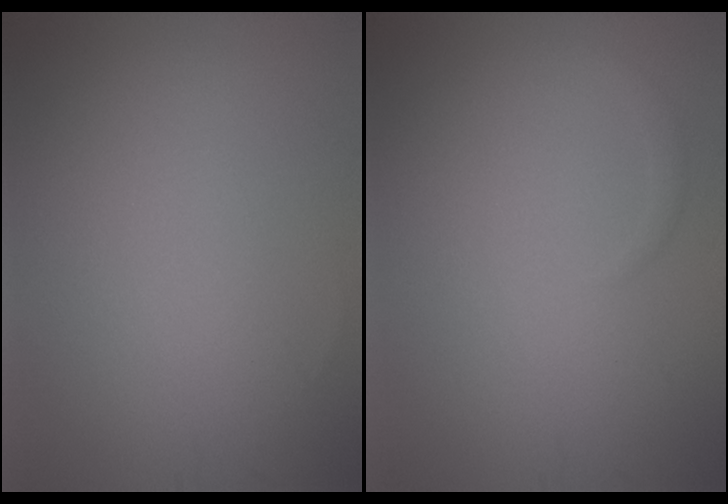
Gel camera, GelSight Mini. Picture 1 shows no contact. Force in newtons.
{"total": 0.7, "press": 0.7, "slide": 0.1}